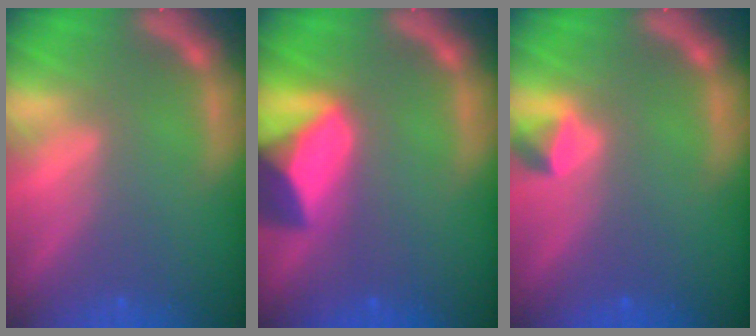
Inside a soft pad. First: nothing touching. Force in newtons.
{"total": 8.4}
{"total": 1.4}